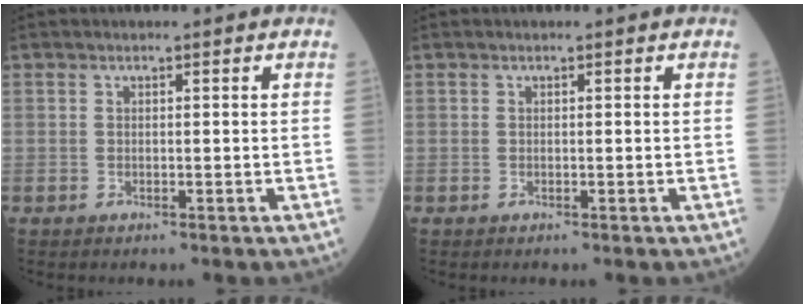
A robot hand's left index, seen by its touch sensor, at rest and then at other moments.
{"total": 0.0}